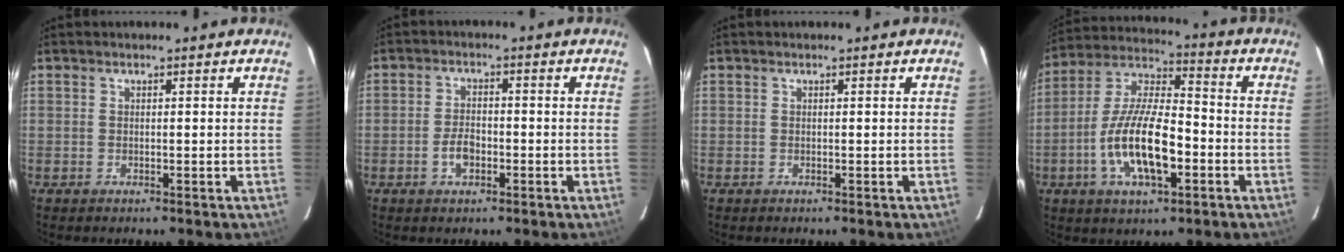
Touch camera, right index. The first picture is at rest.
{"total": 3.9, "force": [-1.7, 2.2, 2.8], "torque": [-0.059, 0.003, -0.028]}
{"total": 0.0}
{"total": 15.5, "force": [-4.8, 5.7, 13.6], "torque": [-0.277, -0.003, -0.088]}